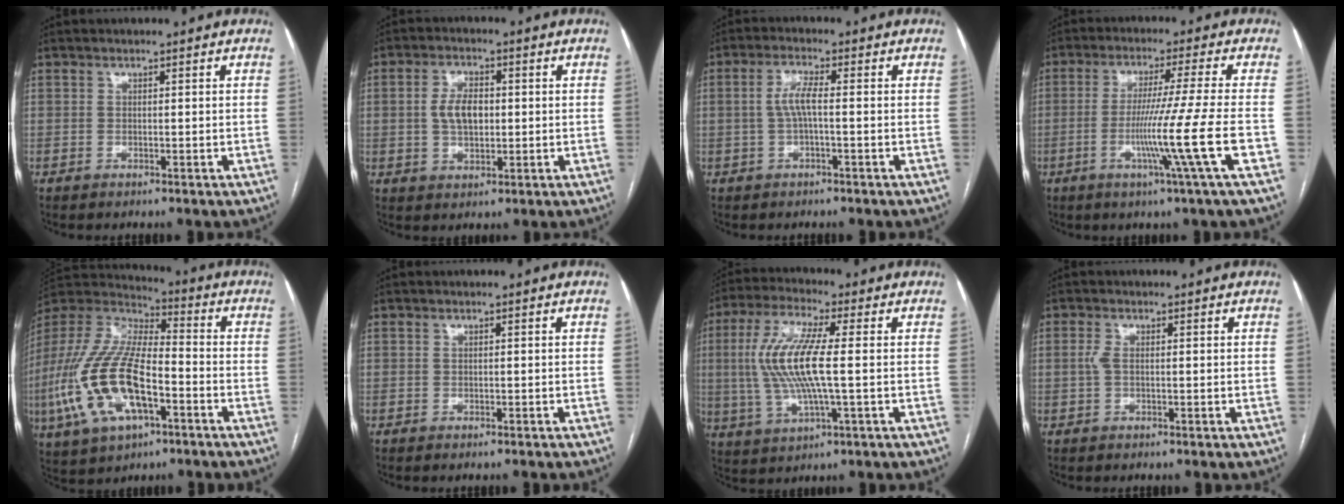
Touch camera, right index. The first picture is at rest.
{"total": 5.5, "force": [0.3, 3.0, 4.6], "torque": [-0.091, 0.010, 0.009]}
{"total": 3.8, "force": [-0.2, 0.5, 3.8], "torque": [-0.078, 0.009, -0.001]}
{"total": 10.9, "force": [-3.5, -3.2, 9.8], "torque": [-0.176, -0.026, -0.065]}
{"total": 19.4, "force": [-6.1, 7.5, 16.8], "torque": [-0.373, -0.004, -0.107]}
{"total": 1.1, "force": [-1.1, 0.1, 0.3], "torque": [-0.001, -0.001, -0.015]}
{"total": 11.9, "force": [0.4, 1.8, 11.8], "torque": [-0.257, 0.009, 0.005]}
{"total": 1.5, "force": [0.0, 0.6, 1.4], "torque": [-0.034, 0.000, -0.001]}